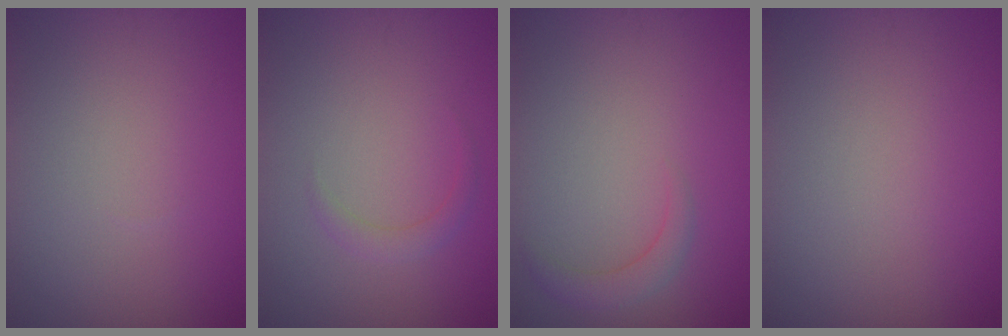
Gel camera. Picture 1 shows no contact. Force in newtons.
{"total": 0.8, "press": 0.8, "slide": 0.0}
{"total": 1.6, "press": 1.6, "slide": 0.2}
{"total": 0.0}